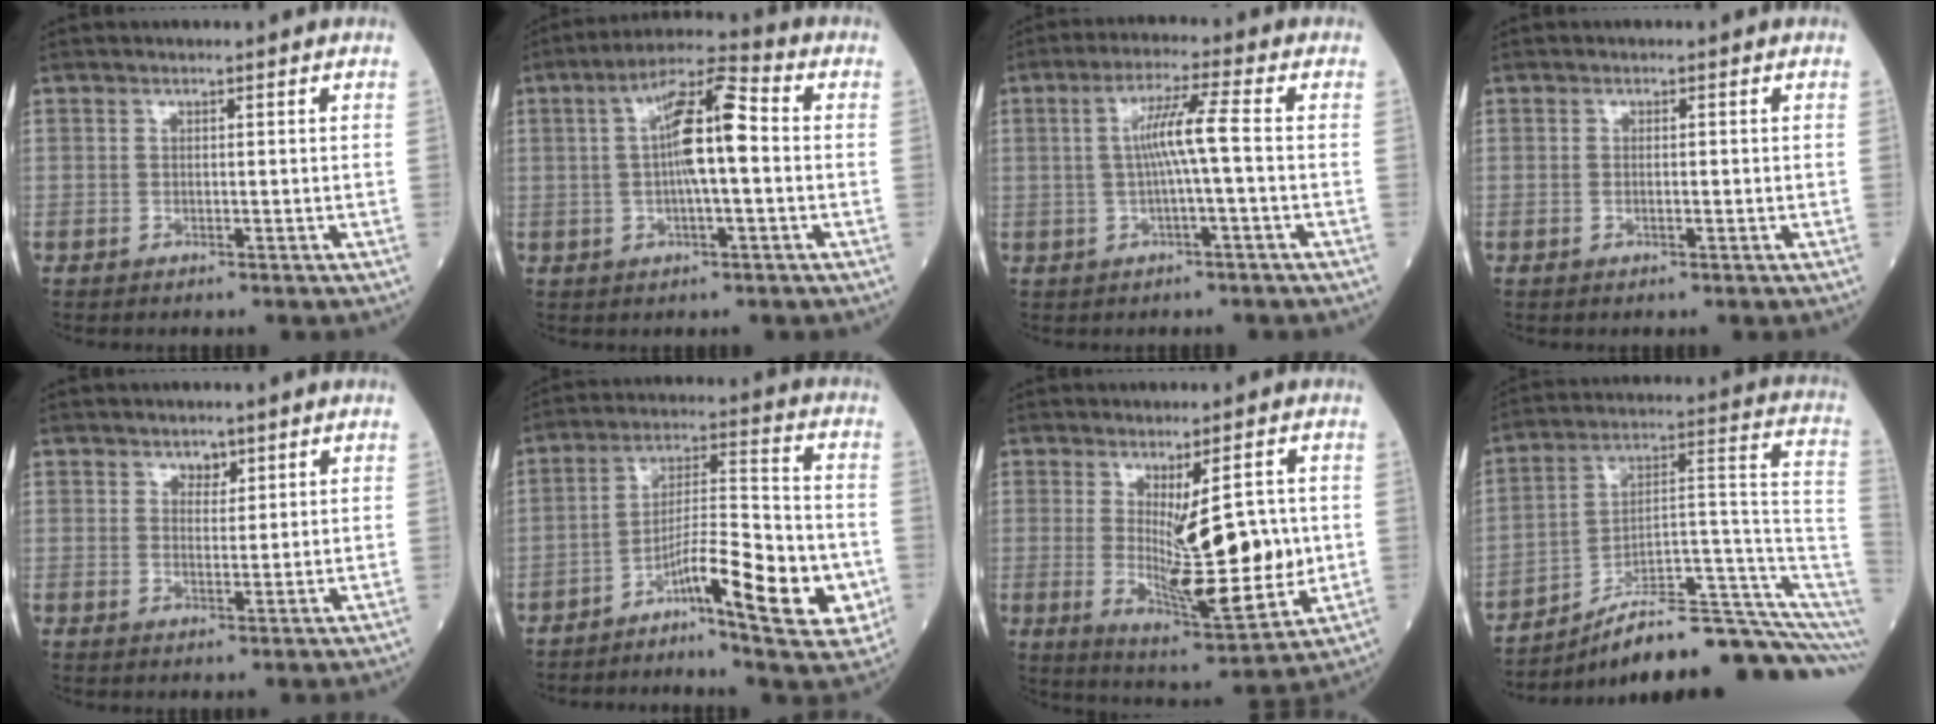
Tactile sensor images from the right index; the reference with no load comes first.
{"total": 9.9, "force": [0.5, 1.7, 9.7], "torque": [-0.176, 0.025, 0.005]}
{"total": 6.3, "force": [-0.2, -0.2, 6.3], "torque": [-0.124, 0.013, -0.001]}
{"total": 0.8, "force": [-0.2, 0.2, 0.7], "torque": [-0.020, 0.000, -0.003]}
{"total": 2.4, "force": [1.5, 1.5, 1.1], "torque": [-0.019, 0.000, 0.027]}
{"total": 13.9, "force": [-6.1, 2.7, 12.1], "torque": [-0.194, 0.015, -0.096]}
{"total": 13.5, "force": [0.3, 3.3, 13.1], "torque": [-0.212, -0.021, 0.017]}
{"total": 21.1, "force": [-15.2, 2.1, 14.6], "torque": [-0.150, 0.060, -0.231]}